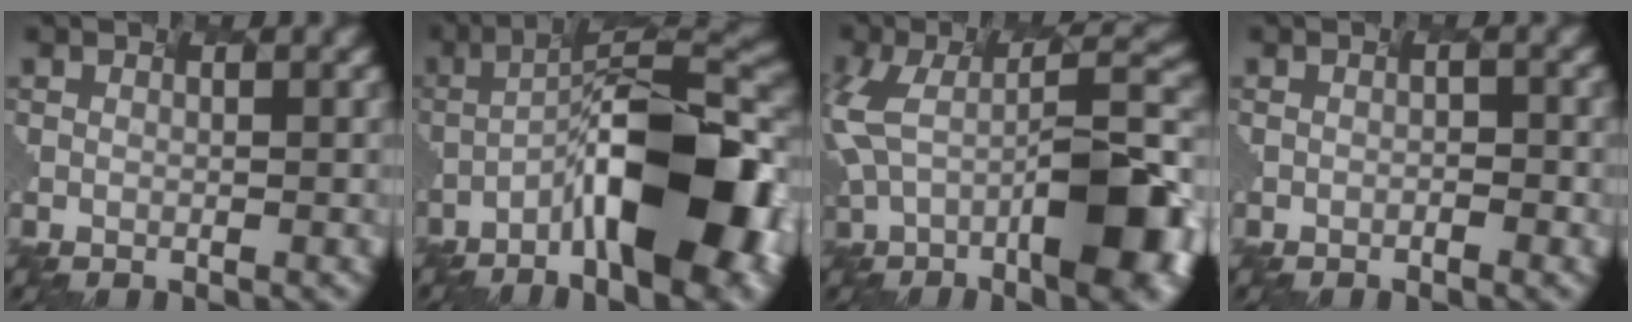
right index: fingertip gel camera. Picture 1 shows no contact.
{"total": 12.9, "force": [-6.3, 3.3, 10.7], "torque": [-0.187, 0.011, -0.078]}
{"total": 12.4, "force": [-2.6, 4.2, 11.4], "torque": [-0.208, 0.004, -0.024]}
{"total": 0.9, "force": [-0.7, -0.5, -0.1], "torque": [-0.007, -0.001, 0.006]}